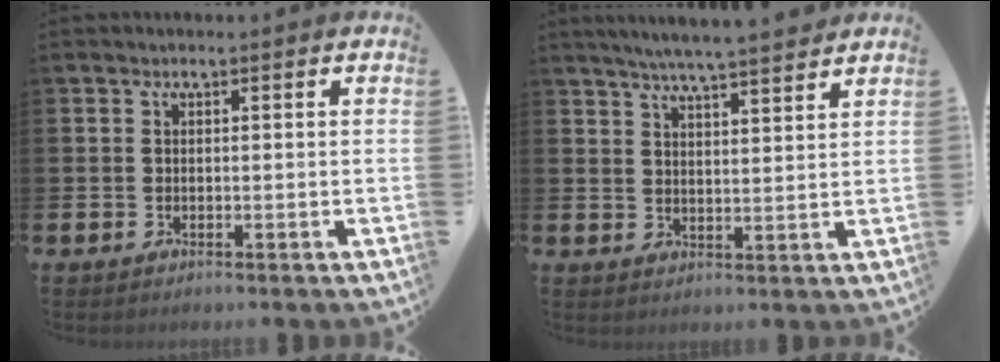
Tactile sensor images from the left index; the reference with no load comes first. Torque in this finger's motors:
{"motor_torque": [-0.05, -0.43, 0.78, 0.12]}